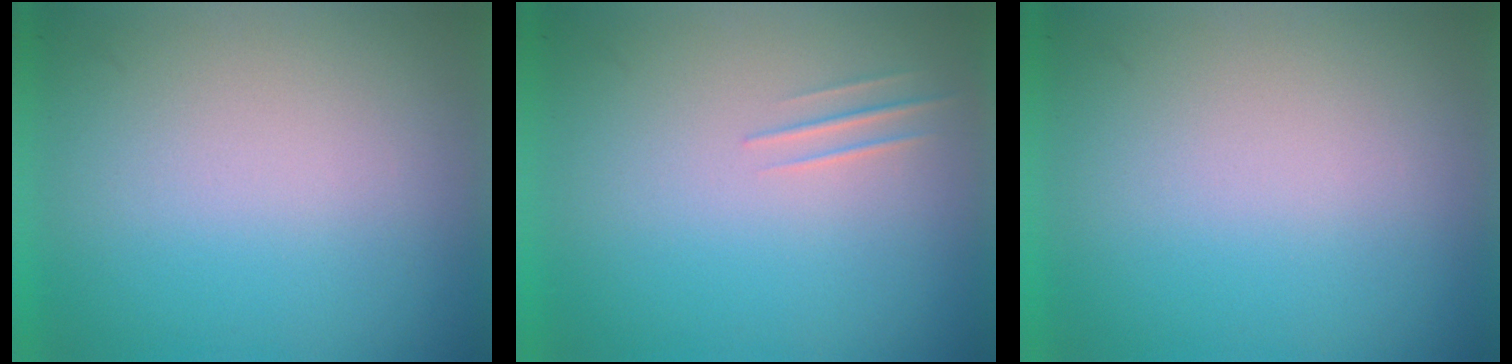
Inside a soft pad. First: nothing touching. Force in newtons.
{"total": 1.2}
{"total": 0.0}